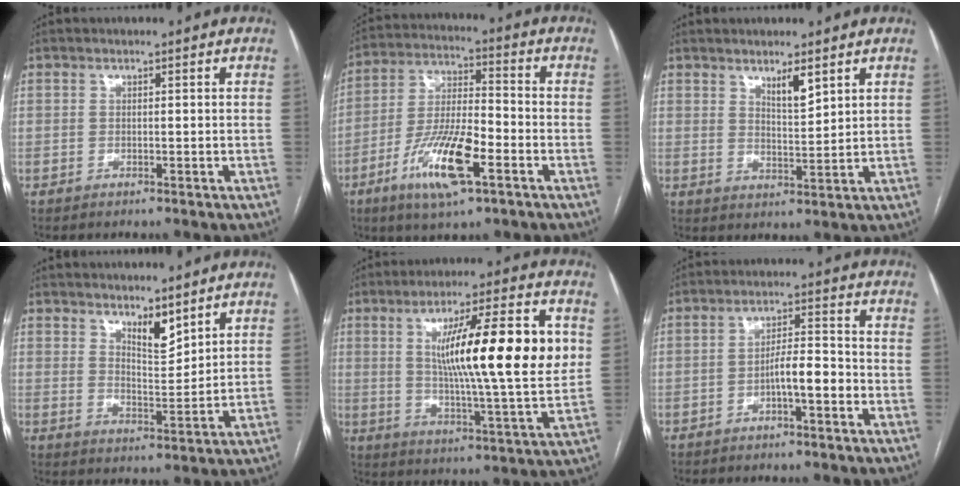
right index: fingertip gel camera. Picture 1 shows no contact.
{"total": 13.6, "force": [-6.2, 3.0, 11.8], "torque": [-0.233, -0.009, -0.110]}
{"total": 3.9, "force": [2.7, 0.7, 2.8], "torque": [-0.051, -0.009, 0.050]}
{"total": 5.0, "force": [3.8, 1.3, 2.9], "torque": [-0.052, -0.016, 0.069]}
{"total": 19.7, "force": [3.9, 1.4, 19.2], "torque": [-0.300, 0.000, 0.053]}
{"total": 5.6, "force": [-2.2, 1.1, 5.0], "torque": [-0.085, 0.016, -0.036]}